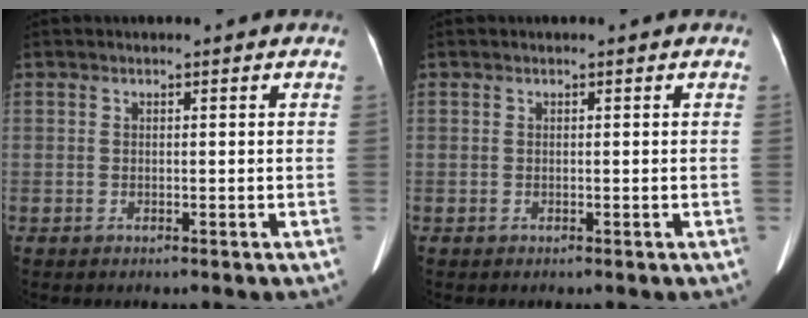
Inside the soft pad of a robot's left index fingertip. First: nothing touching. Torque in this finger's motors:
{"motor_torque": [0.02, 0.00, 0.00, 0.02]}